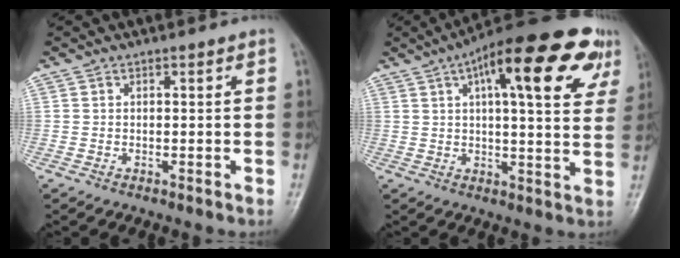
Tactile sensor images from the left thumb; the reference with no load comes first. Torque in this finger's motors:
{"motor_torque": [0.62, 0.76, 1.80, -0.99, 0.26]}